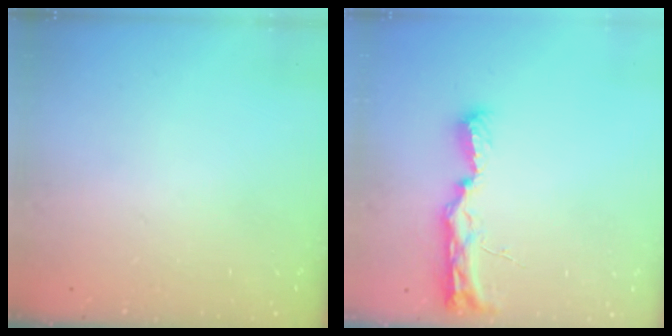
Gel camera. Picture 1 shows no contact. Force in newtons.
{"total": 8.8, "press": 8.8, "slide": 1.0}